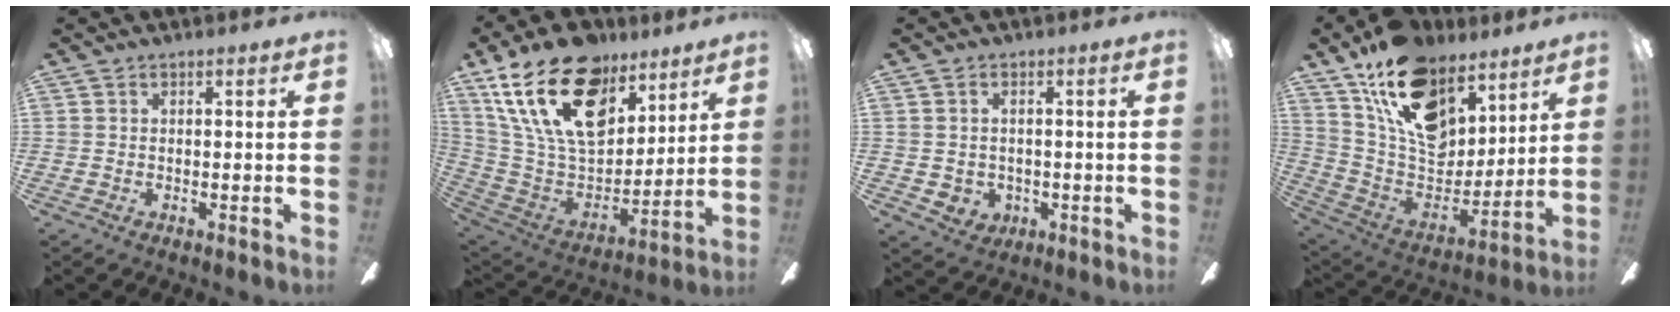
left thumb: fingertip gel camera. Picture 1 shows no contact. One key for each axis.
{"total": 26.3, "fx": 13.8, "fy": 15.4, "fz": 16.3, "tx": -0.302, "ty": -0.076, "tz": 0.246}
{"total": 3.2, "fx": 0.2, "fy": 3.1, "fz": 1.0, "tx": -0.017, "ty": 0.000, "tz": 0.004}
{"total": 20.1, "fx": 12.2, "fy": 12.1, "fz": 10.5, "tx": -0.185, "ty": -0.067, "tz": 0.228}